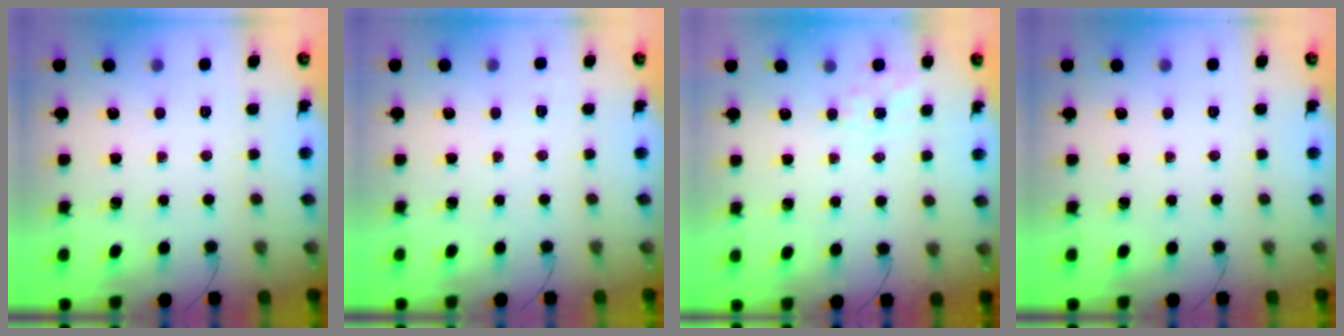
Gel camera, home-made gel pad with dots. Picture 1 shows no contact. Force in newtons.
{"total": 6.3, "press": 6.1, "slide": 1.6}
{"total": 4.1, "press": 3.7, "slide": 1.7}
{"total": 0.0}